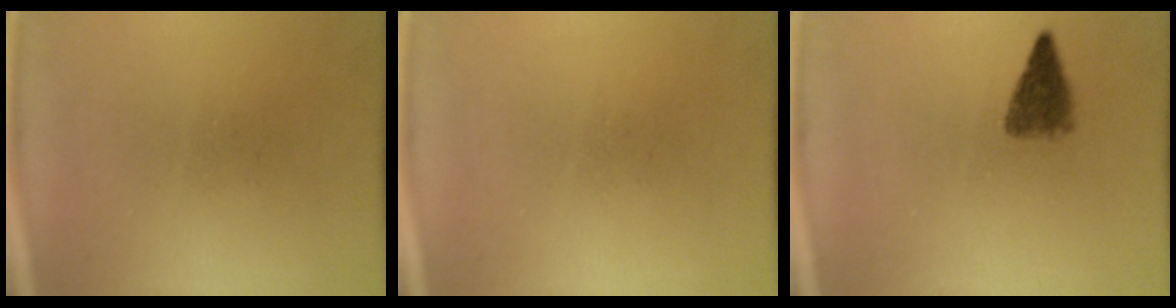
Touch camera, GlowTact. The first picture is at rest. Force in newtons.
{"total": 0.0}
{"total": 3.4}